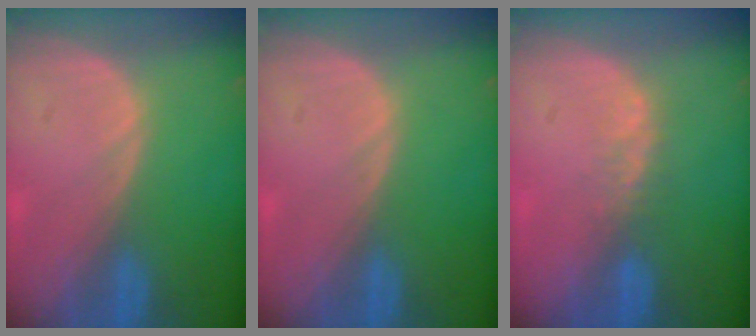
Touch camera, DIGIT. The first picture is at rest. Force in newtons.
{"total": 0.0}
{"total": 2.5, "press": 1.9, "slide": 1.5}